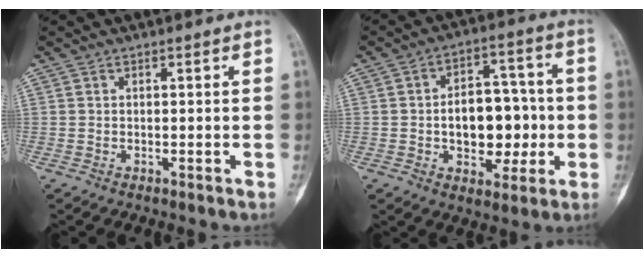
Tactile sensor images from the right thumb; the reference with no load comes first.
{"total": 13.6, "force": [-1.3, 8.8, 10.3], "torque": [-0.110, 0.031, -0.014]}